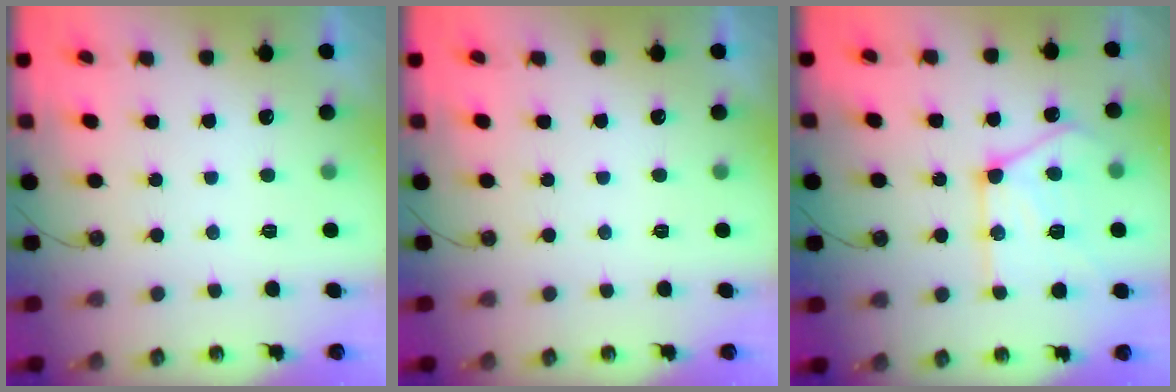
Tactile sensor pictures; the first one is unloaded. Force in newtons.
{"total": 0.0}
{"total": 18.7, "press": 18.7, "slide": 1.3}